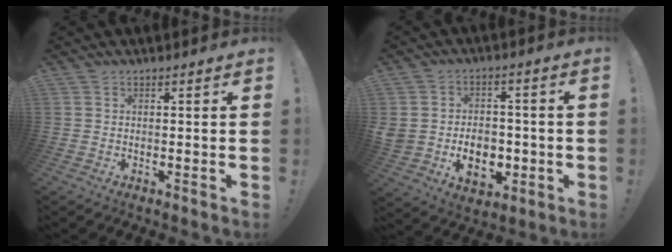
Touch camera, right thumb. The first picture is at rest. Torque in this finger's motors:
{"motor_torque": [2.13, 2.88, 1.46, -1.31, 0.57]}